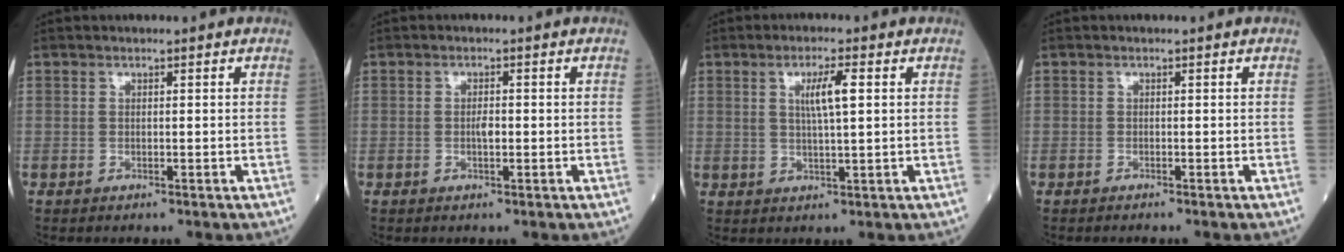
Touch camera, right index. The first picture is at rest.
{"total": 1.6, "force": [-0.2, 0.6, 1.4], "torque": [-0.024, 0.002, -0.003]}
{"total": 4.8, "force": [1.4, 0.4, 4.6], "torque": [-0.084, 0.000, 0.024]}
{"total": 0.7, "force": [-0.7, -0.1, 0.2], "torque": [-0.002, 0.000, -0.013]}